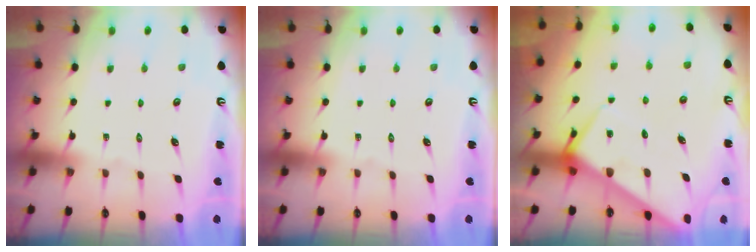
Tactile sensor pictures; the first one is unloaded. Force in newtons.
{"total": 0.0}
{"total": 6.7, "press": 6.6, "slide": 0.6}